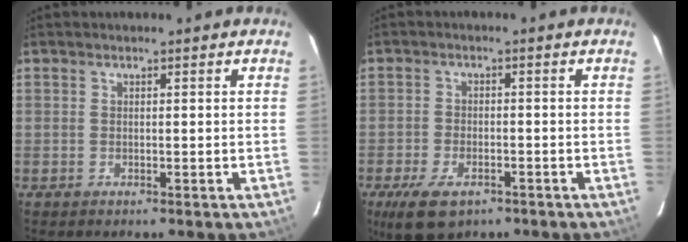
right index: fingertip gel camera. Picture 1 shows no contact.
{"total": 8.7, "force": [-5.3, 4.3, 5.3], "torque": [-0.125, -0.018, -0.089]}